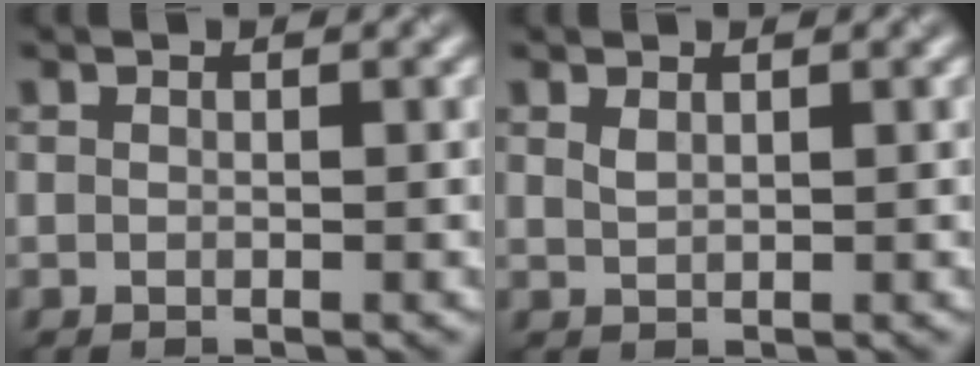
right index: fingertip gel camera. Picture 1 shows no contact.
{"total": 0.8, "force": [0.6, 0.3, 0.5], "torque": [-0.013, 0.000, 0.014]}